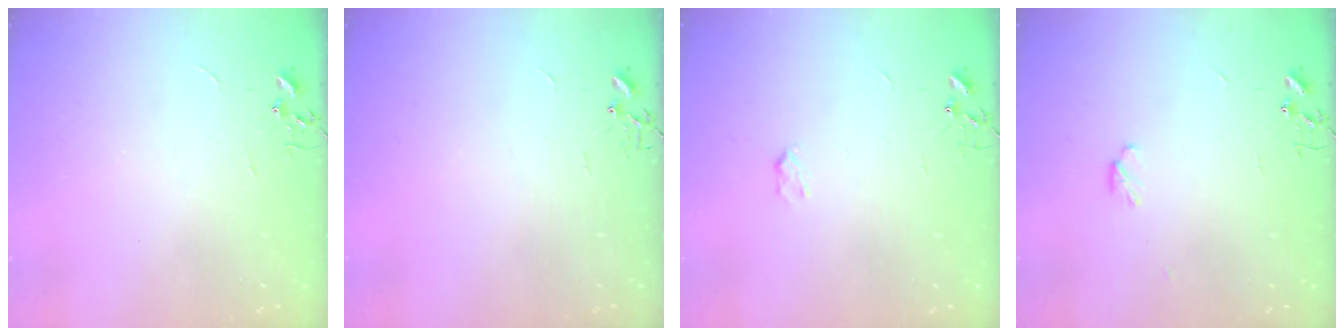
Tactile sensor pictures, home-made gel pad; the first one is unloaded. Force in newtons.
{"total": 0.0}
{"total": 2.8, "press": 2.8, "slide": 0.5}
{"total": 3.8, "press": 3.7, "slide": 0.9}